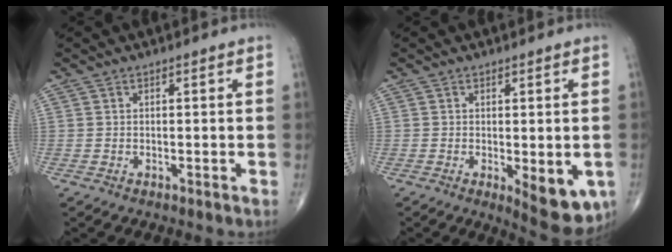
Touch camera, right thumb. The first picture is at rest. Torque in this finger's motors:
{"motor_torque": [1.07, 0.78, 0.38, -0.50, 0.17]}